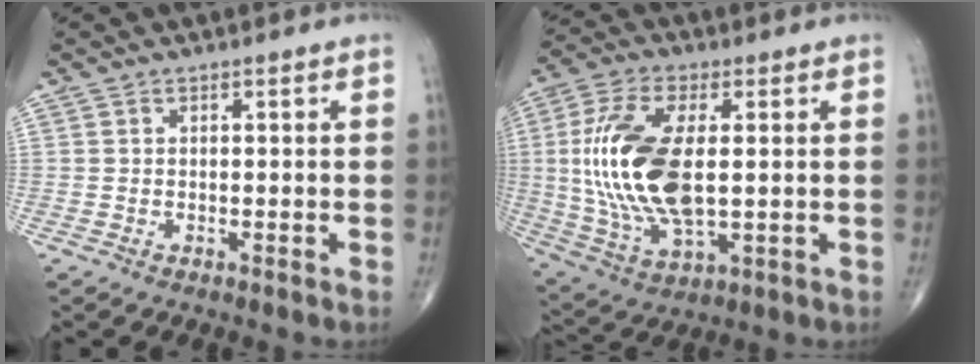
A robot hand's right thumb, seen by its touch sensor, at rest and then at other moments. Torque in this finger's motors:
{"motor_torque": [1.92, 3.09, 2.06, 0.32, 0.22]}